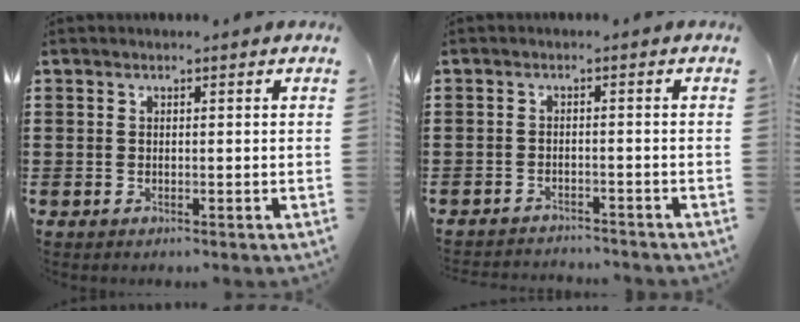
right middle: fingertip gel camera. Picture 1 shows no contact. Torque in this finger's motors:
{"motor_torque": [0.49, 0.03, 0.21, 0.05]}